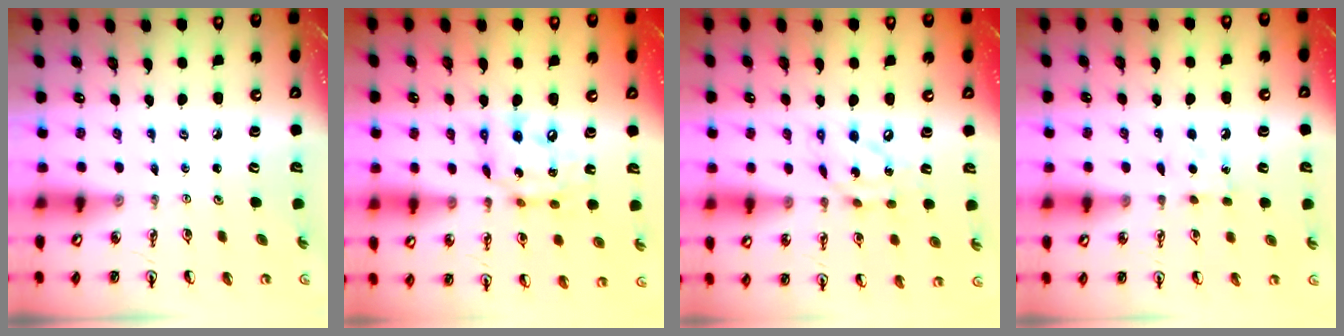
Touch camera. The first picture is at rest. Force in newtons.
{"total": 13.3, "press": 13.3, "slide": 1.5}
{"total": 11.8, "press": 11.8, "slide": 0.9}
{"total": 4.8, "press": 4.8, "slide": 0.7}